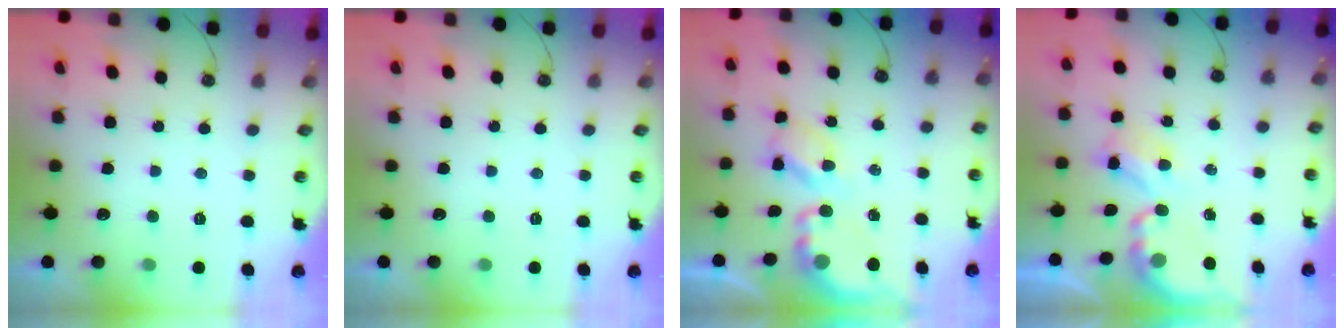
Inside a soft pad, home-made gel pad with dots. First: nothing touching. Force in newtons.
{"total": 0.0}
{"total": 5.4, "press": 5.4, "slide": 0.5}
{"total": 3.7, "press": 3.7, "slide": 0.2}